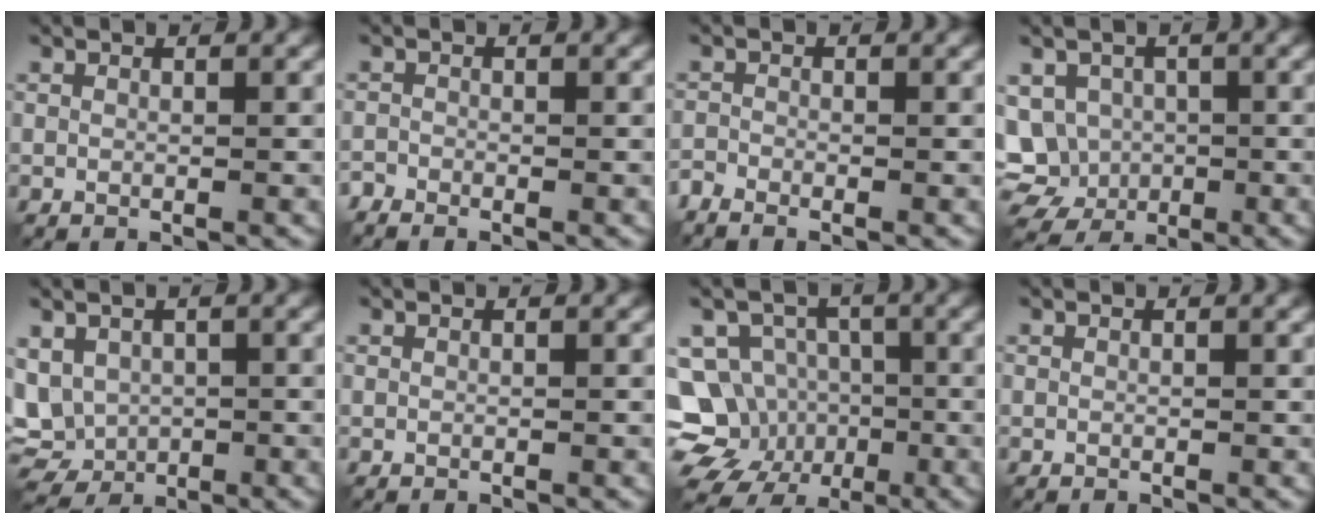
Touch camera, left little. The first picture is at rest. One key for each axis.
{"total": 1.1, "fx": -1.1, "fy": 0.2, "fz": 0.1, "tx": -0.003, "ty": -0.004, "tz": -0.029}
{"total": 1.4, "fx": -1.4, "fy": 0.3, "fz": 0.4, "tx": -0.010, "ty": -0.007, "tz": -0.038}
{"total": 8.2, "fx": -0.6, "fy": 7.5, "fz": 3.4, "tx": -0.080, "ty": -0.004, "tz": -0.032}
{"total": 5.1, "fx": 0.2, "fy": 4.2, "fz": 2.9, "tx": -0.075, "ty": -0.009, "tz": 0.011}
{"total": 0.0}
{"total": 12.1, "fx": -4.0, "fy": 10.8, "fz": 3.5, "tx": -0.080, "ty": -0.010, "tz": -0.081}
{"total": 0.0}